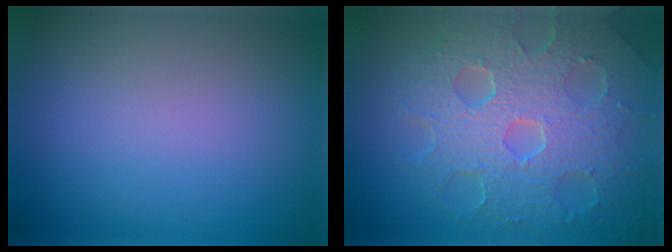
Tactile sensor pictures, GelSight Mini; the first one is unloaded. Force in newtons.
{"total": 8.7, "press": 5.9, "slide": 6.5}